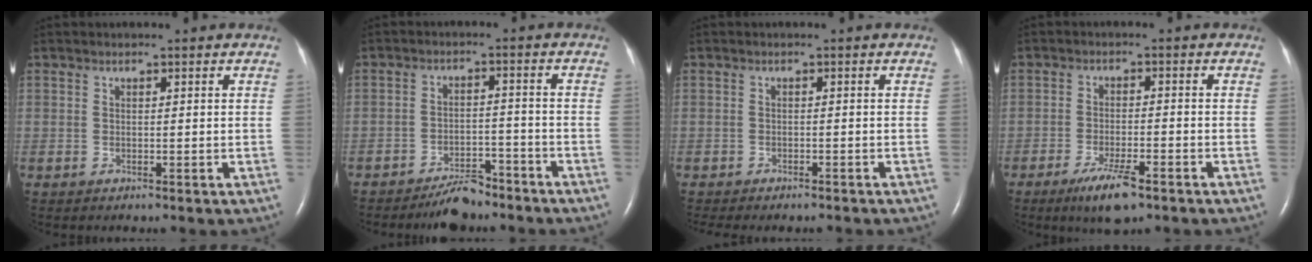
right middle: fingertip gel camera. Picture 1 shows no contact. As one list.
[{"total": 5.8, "force": [-5.1, 1.9, 2.0], "torque": [-0.034, -0.001, -0.081]}, {"total": 5.6, "force": [-5.1, 0.9, 2.2], "torque": [-0.025, -0.002, -0.068]}, {"total": 6.4, "force": [-4.1, 1.2, 4.7], "torque": [-0.095, -0.011, -0.067]}]